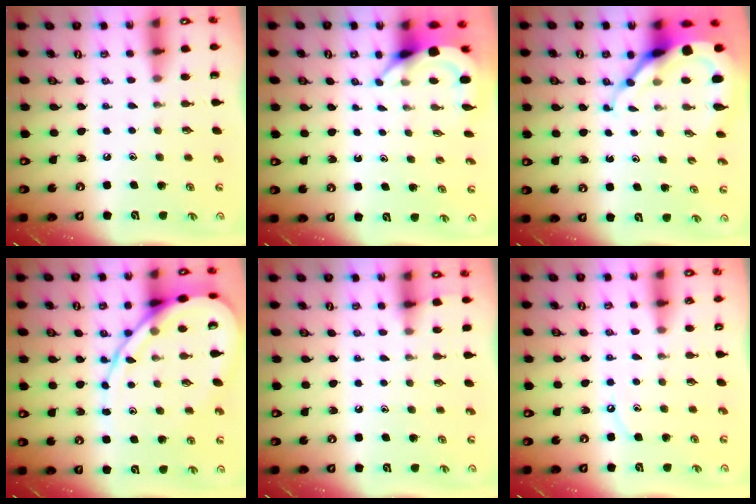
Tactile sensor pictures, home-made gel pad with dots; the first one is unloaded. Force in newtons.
{"total": 3.9, "press": 3.9, "slide": 0.1}
{"total": 9.9, "press": 9.8, "slide": 1.0}
{"total": 14.0, "press": 13.9, "slide": 1.0}
{"total": 2.8, "press": 2.8, "slide": 0.5}
{"total": 4.7, "press": 4.6, "slide": 0.5}